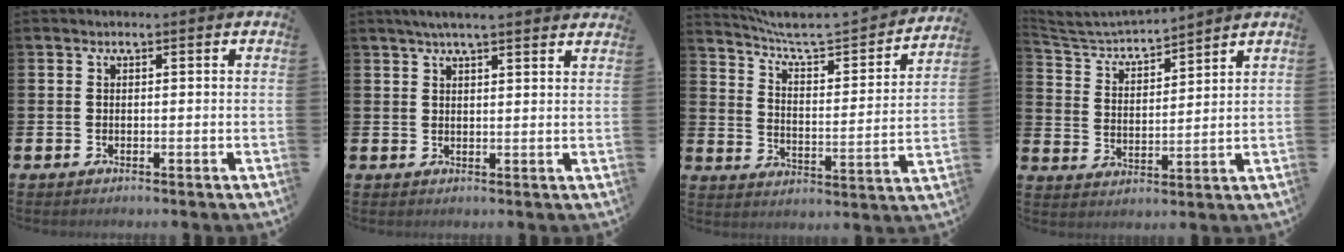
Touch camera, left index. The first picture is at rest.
{"total": 3.5, "force": [3.2, 0.0, 1.4], "torque": [-0.035, -0.004, 0.059]}
{"total": 6.7, "force": [6.2, 1.1, 2.3], "torque": [-0.080, -0.048, 0.102]}
{"total": 4.4, "force": [4.3, 0.5, 0.6], "torque": [-0.033, -0.035, 0.069]}